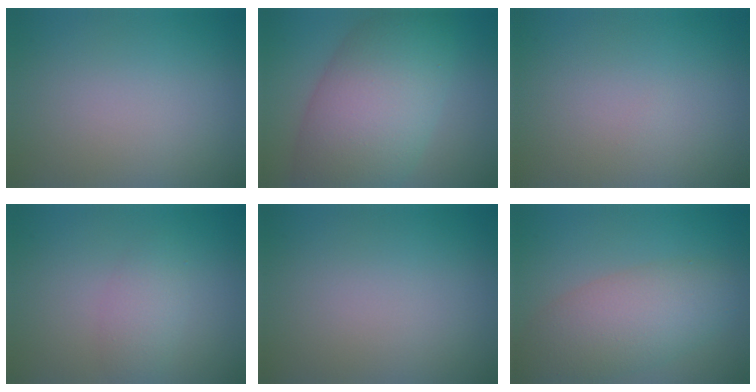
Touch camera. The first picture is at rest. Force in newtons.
{"total": 10.4, "press": 10.3, "slide": 0.3}
{"total": 0.0}
{"total": 2.2, "press": 2.2, "slide": 0.1}
{"total": 0.0}
{"total": 6.3, "press": 6.3, "slide": 0.4}